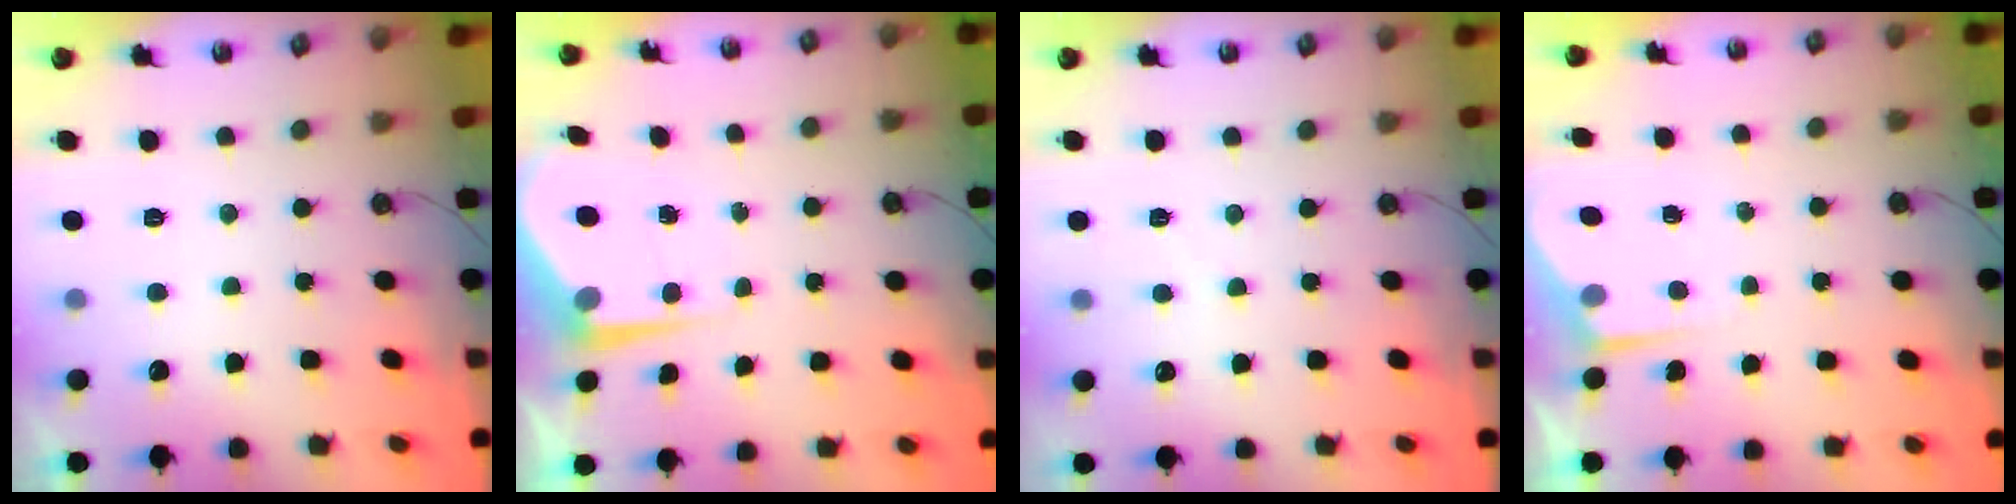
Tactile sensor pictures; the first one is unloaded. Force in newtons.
{"total": 5.1, "press": 5.1, "slide": 0.2}
{"total": 2.3, "press": 2.3, "slide": 0.3}
{"total": 2.3, "press": 2.3, "slide": 0.3}